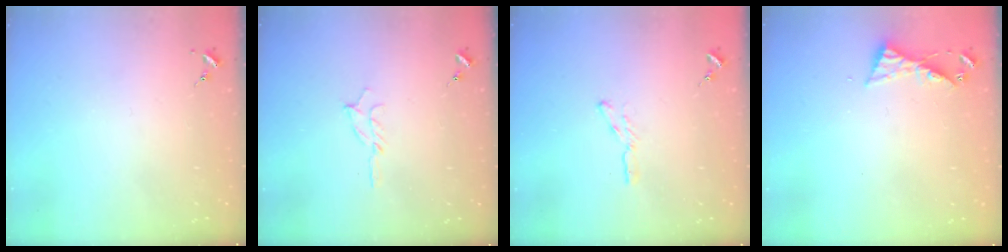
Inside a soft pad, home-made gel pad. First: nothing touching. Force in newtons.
{"total": 5.0, "press": 5.0, "slide": 0.6}
{"total": 4.0, "press": 4.0, "slide": 0.4}
{"total": 5.2, "press": 5.2, "slide": 0.4}